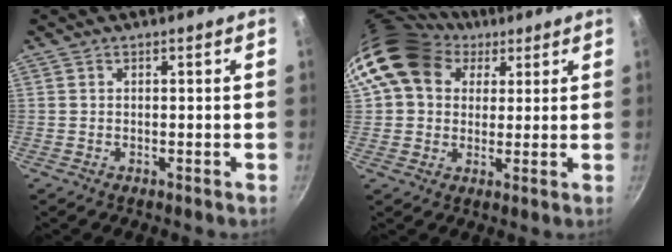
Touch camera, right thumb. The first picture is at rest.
{"total": 14.9, "force": [6.9, 11.4, 6.8], "torque": [-0.103, 0.007, 0.113]}